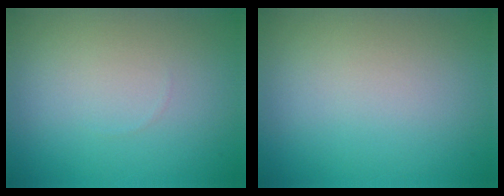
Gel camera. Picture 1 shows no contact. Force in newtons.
{"total": 0.0}